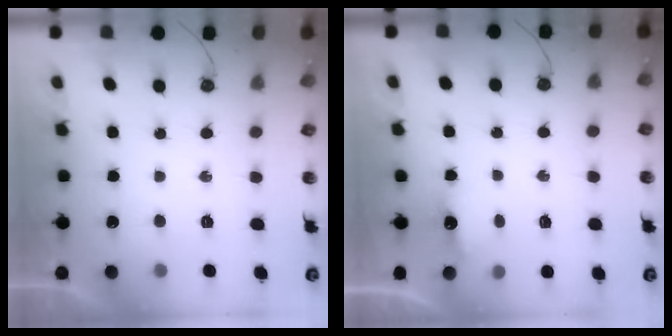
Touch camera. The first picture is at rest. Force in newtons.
{"total": 4.0, "press": 3.9, "slide": 0.6}